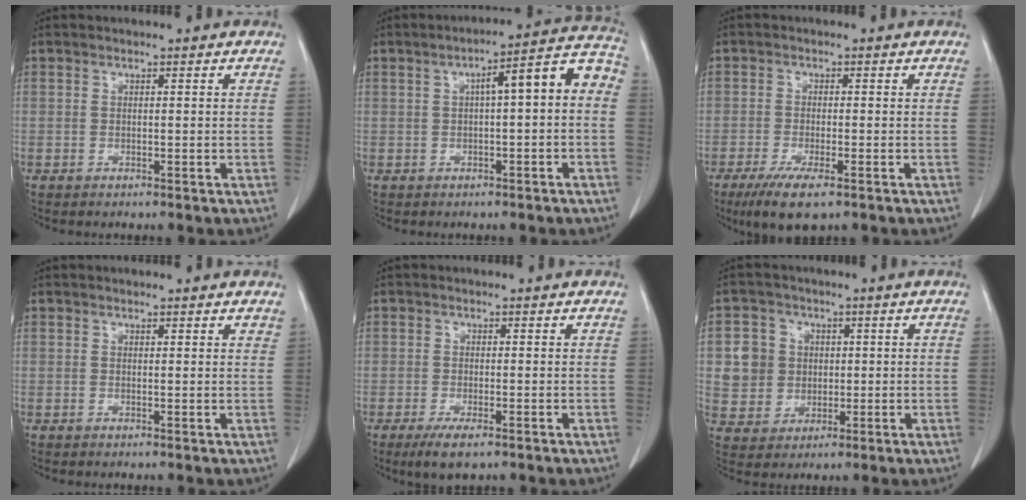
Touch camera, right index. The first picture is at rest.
{"total": 8.6, "force": [0.6, 1.7, 8.4], "torque": [-0.109, 0.039, 0.001]}
{"total": 6.0, "force": [-3.6, 1.6, 4.5], "torque": [-0.085, -0.014, -0.059]}
{"total": 1.5, "force": [1.4, 0.4, 0.5], "torque": [-0.005, -0.002, 0.011]}
{"total": 3.3, "force": [-1.9, 1.2, 2.5], "torque": [-0.049, -0.004, -0.029]}
{"total": 7.0, "force": [1.0, 6.7, 1.5], "torque": [-0.036, 0.019, 0.027]}